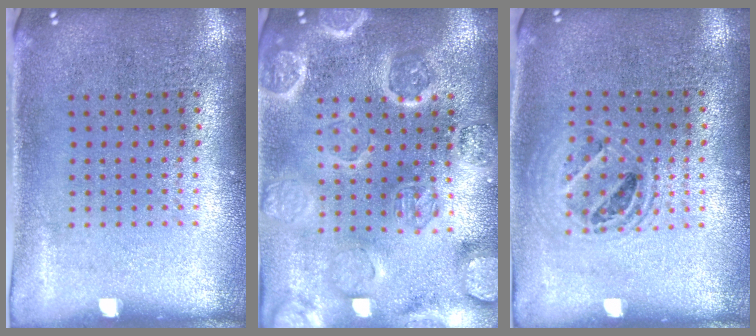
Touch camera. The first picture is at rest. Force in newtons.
{"total": 3.7, "press": 3.5, "slide": 1.1}
{"total": 1.4, "press": 1.2, "slide": 0.6}